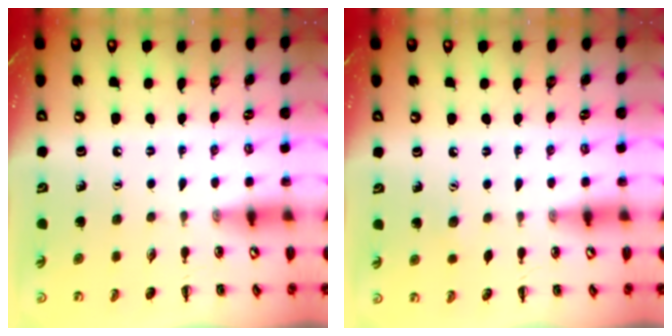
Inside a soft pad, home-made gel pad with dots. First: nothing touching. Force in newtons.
{"total": 3.5, "press": 3.5, "slide": 0.7}